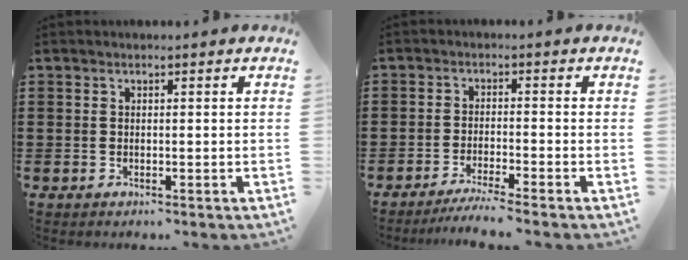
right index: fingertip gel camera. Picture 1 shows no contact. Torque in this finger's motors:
{"motor_torque": [0.77, 0.81, 0.19, 0.02]}